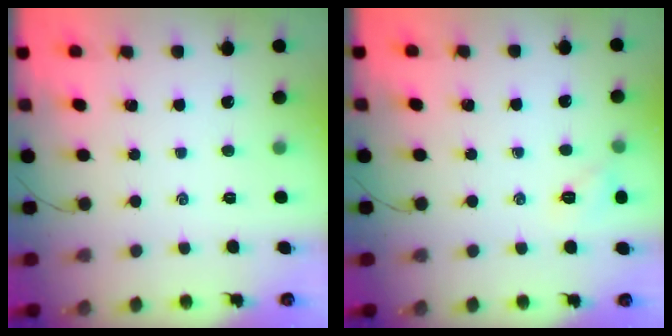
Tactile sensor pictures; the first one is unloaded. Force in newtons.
{"total": 5.8, "press": 5.5, "slide": 1.6}